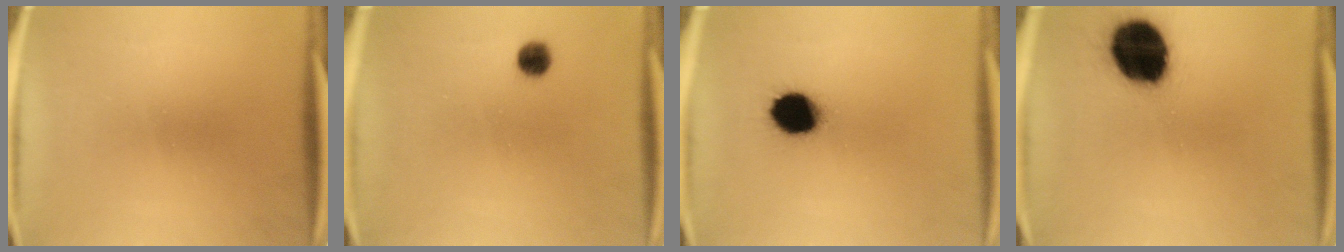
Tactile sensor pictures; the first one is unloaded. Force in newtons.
{"total": 3.5}
{"total": 11.1}
{"total": 19.6}